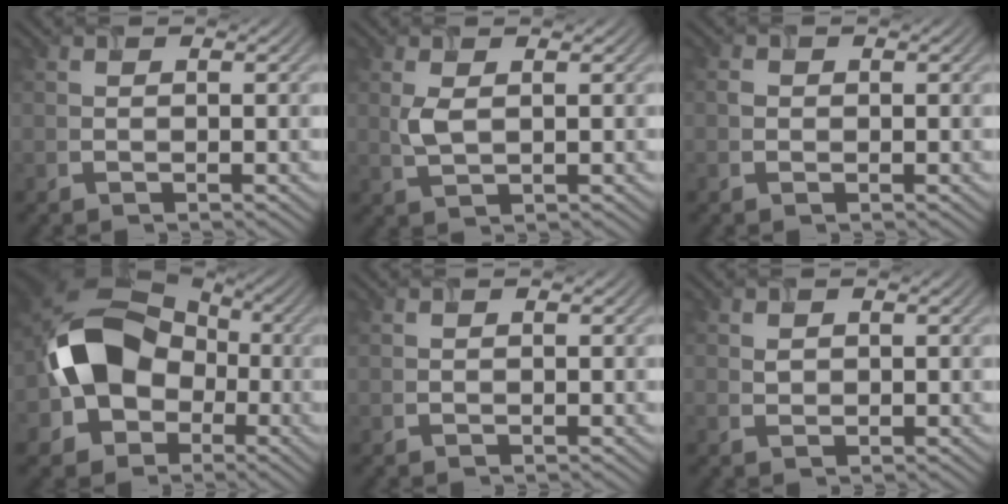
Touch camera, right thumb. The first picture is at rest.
{"total": 2.6, "force": [0.6, 1.2, 2.2], "torque": [-0.059, -0.001, 0.014]}
{"total": 0.6, "force": [0.1, 0.6, 0.1], "torque": [-0.003, -0.001, -0.002]}
{"total": 13.0, "force": [-2.1, 10.1, 7.9], "torque": [-0.155, -0.003, -0.055]}
{"total": 0.0}
{"total": 0.8, "force": [0.5, 0.6, 0.3], "torque": [-0.009, -0.001, 0.011]}